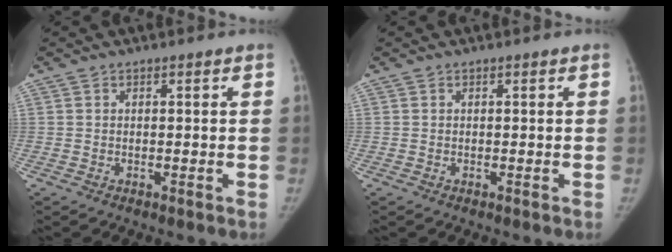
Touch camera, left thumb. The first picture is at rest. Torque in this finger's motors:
{"motor_torque": [0.06, -0.03, 0.12, 0.06, 0.03]}